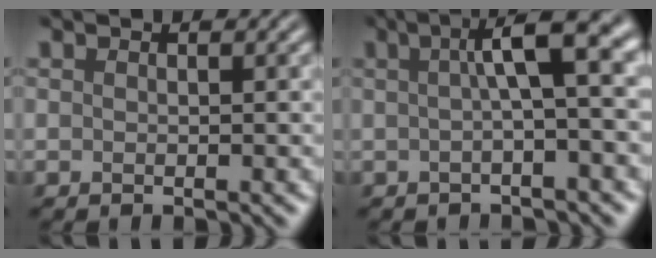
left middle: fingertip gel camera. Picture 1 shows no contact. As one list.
[{"total": 6.1, "force": [0.9, 1.4, 5.9], "torque": [-0.077, 0.015, 0.002]}]